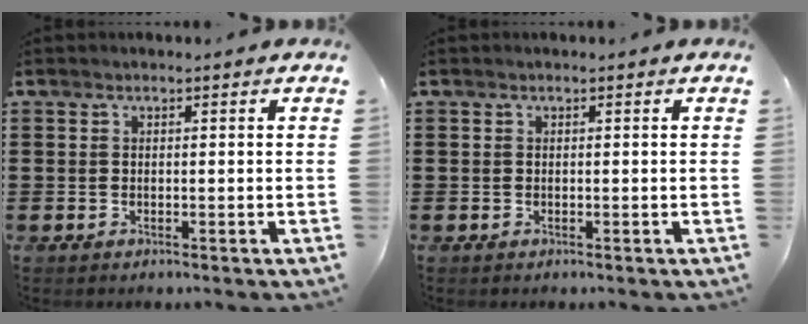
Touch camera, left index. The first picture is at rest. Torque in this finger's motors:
{"motor_torque": [0.00, 0.00, -0.01, 0.00]}